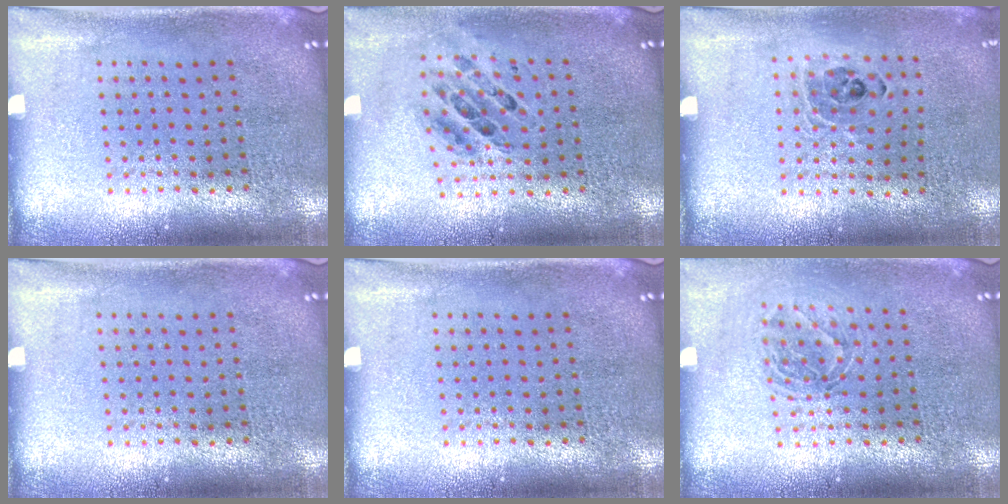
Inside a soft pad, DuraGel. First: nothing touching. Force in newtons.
{"total": 0.7, "press": 0.7, "slide": 0.2}
{"total": 0.9, "press": 0.9, "slide": 0.1}
{"total": 0.0}
{"total": 0.0}
{"total": 1.3, "press": 1.1, "slide": 0.6}